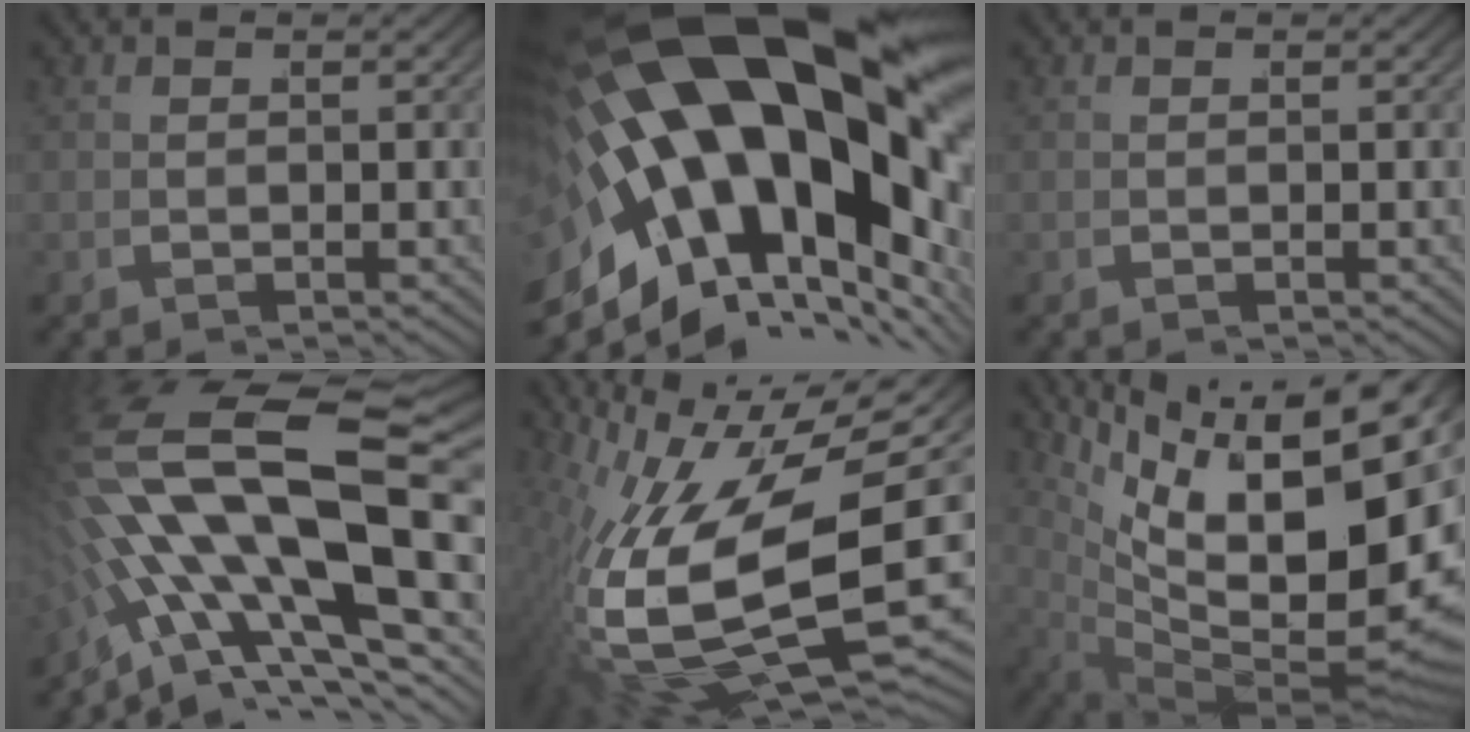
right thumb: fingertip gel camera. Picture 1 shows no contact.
{"total": 25.3, "force": [0.0, 14.3, 20.8], "torque": [-0.368, -0.025, 0.003]}
{"total": 0.0}
{"total": 14.4, "force": [-0.1, 7.0, 12.6], "torque": [-0.263, -0.019, 0.004]}
{"total": 19.8, "force": [-2.1, 10.8, 16.5], "torque": [-0.338, -0.059, 0.005]}
{"total": 20.5, "force": [0.5, 12.0, 16.7], "torque": [-0.270, -0.038, 0.031]}